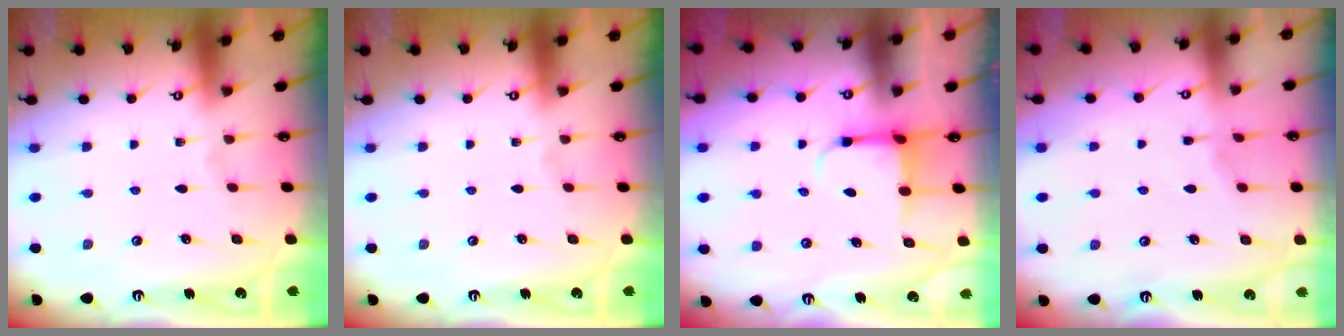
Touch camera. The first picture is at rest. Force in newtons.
{"total": 0.0}
{"total": 4.0, "press": 3.8, "slide": 1.3}
{"total": 2.1, "press": 2.1, "slide": 0.4}